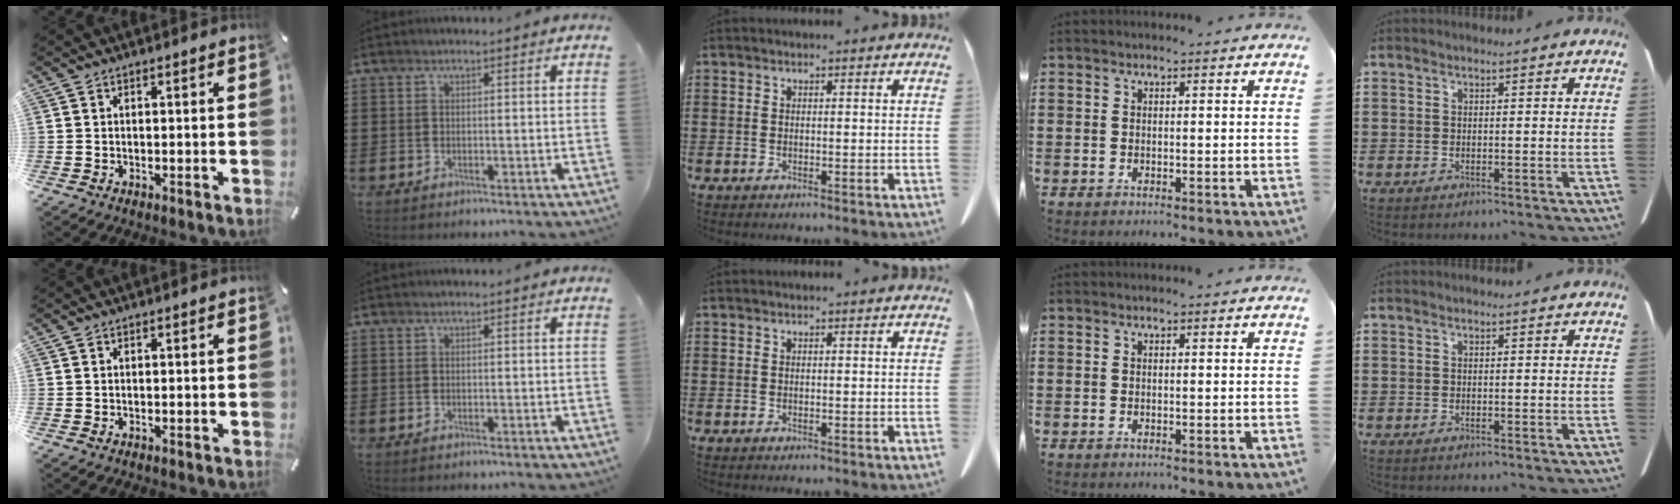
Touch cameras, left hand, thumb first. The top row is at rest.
{}